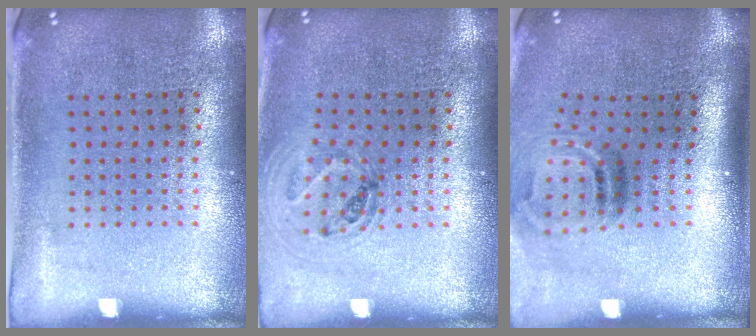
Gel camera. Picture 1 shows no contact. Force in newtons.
{"total": 0.9, "press": 0.9, "slide": 0.1}
{"total": 2.0, "press": 1.3, "slide": 1.6}